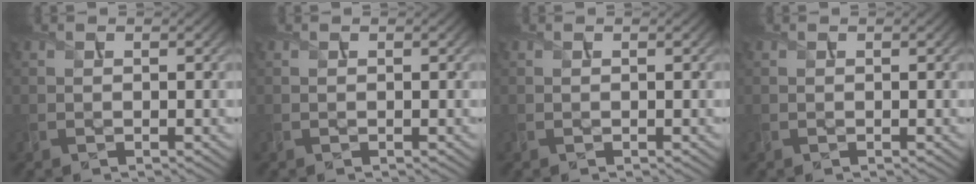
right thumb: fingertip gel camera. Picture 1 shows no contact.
{"total": 0.0}
{"total": 0.0}
{"total": 0.0}